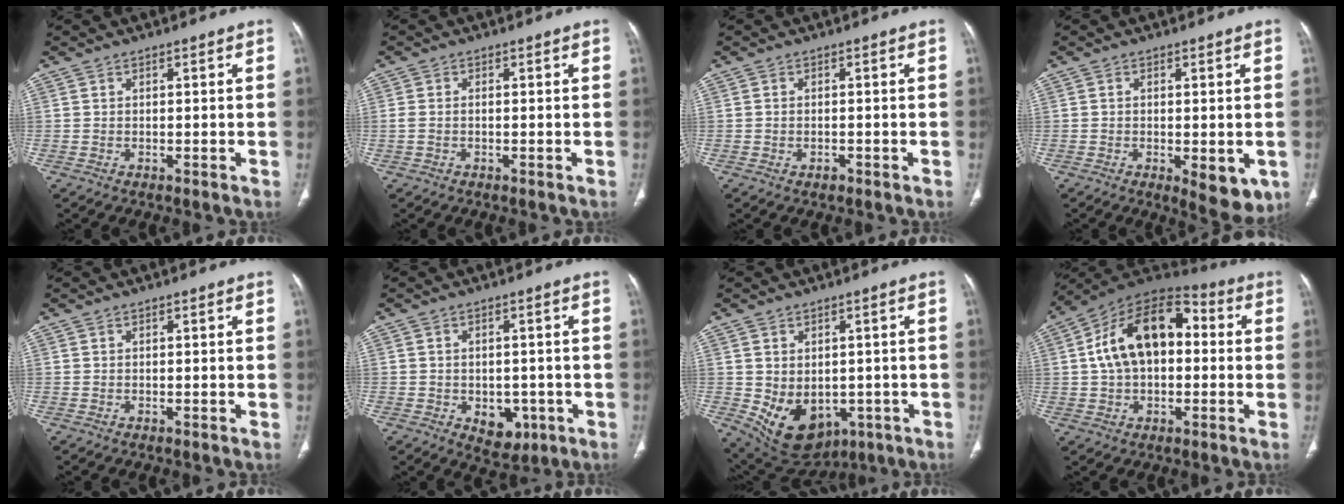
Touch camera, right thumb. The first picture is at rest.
{"total": 1.4, "force": [-0.2, 0.9, 1.1], "torque": [-0.037, 0.005, -0.003]}
{"total": 1.1, "force": [-0.6, 0.7, 0.6], "torque": [-0.011, 0.006, -0.006]}
{"total": 7.0, "force": [-2.2, 3.1, 5.8], "torque": [-0.058, -0.008, -0.020]}
{"total": 0.0}
{"total": 6.2, "force": [-2.0, 4.4, 3.9], "torque": [-0.025, 0.007, -0.014]}
{"total": 12.2, "force": [-2.9, 9.0, 7.8], "torque": [-0.108, -0.003, -0.014]}
{"total": 17.3, "force": [1.8, 10.7, 13.4], "torque": [-0.208, 0.043, 0.022]}